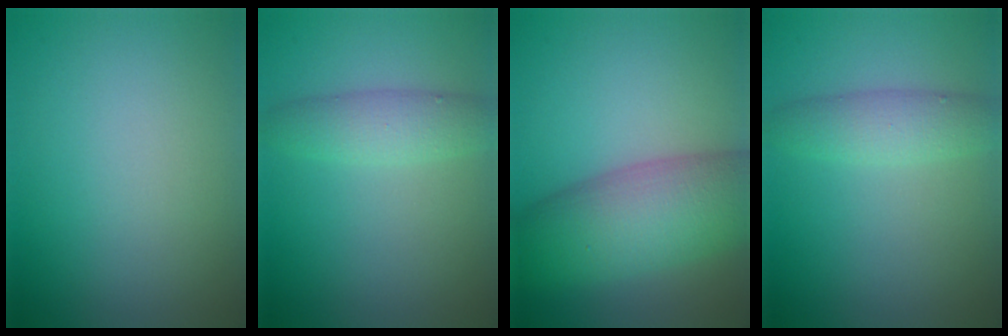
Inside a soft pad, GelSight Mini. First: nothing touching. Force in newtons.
{"total": 2.9, "press": 2.9, "slide": 0.0}
{"total": 8.9, "press": 8.9, "slide": 0.1}
{"total": 2.9, "press": 2.9, "slide": 0.0}